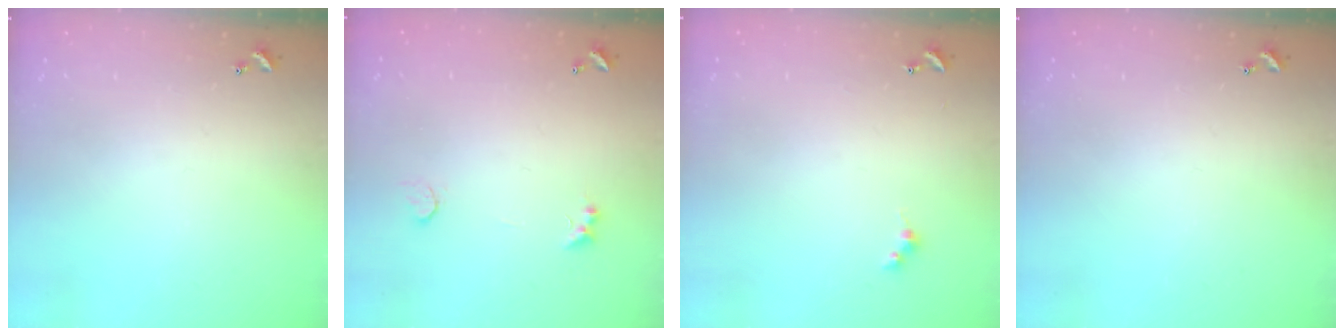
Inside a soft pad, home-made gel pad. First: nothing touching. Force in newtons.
{"total": 1.4, "press": 1.1, "slide": 0.9}
{"total": 2.6, "press": 2.6, "slide": 0.5}
{"total": 0.0}